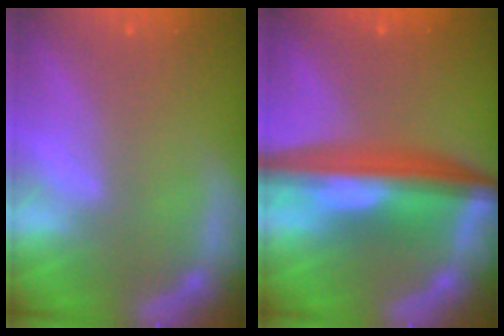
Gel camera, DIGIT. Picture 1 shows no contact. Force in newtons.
{"total": 9.6}